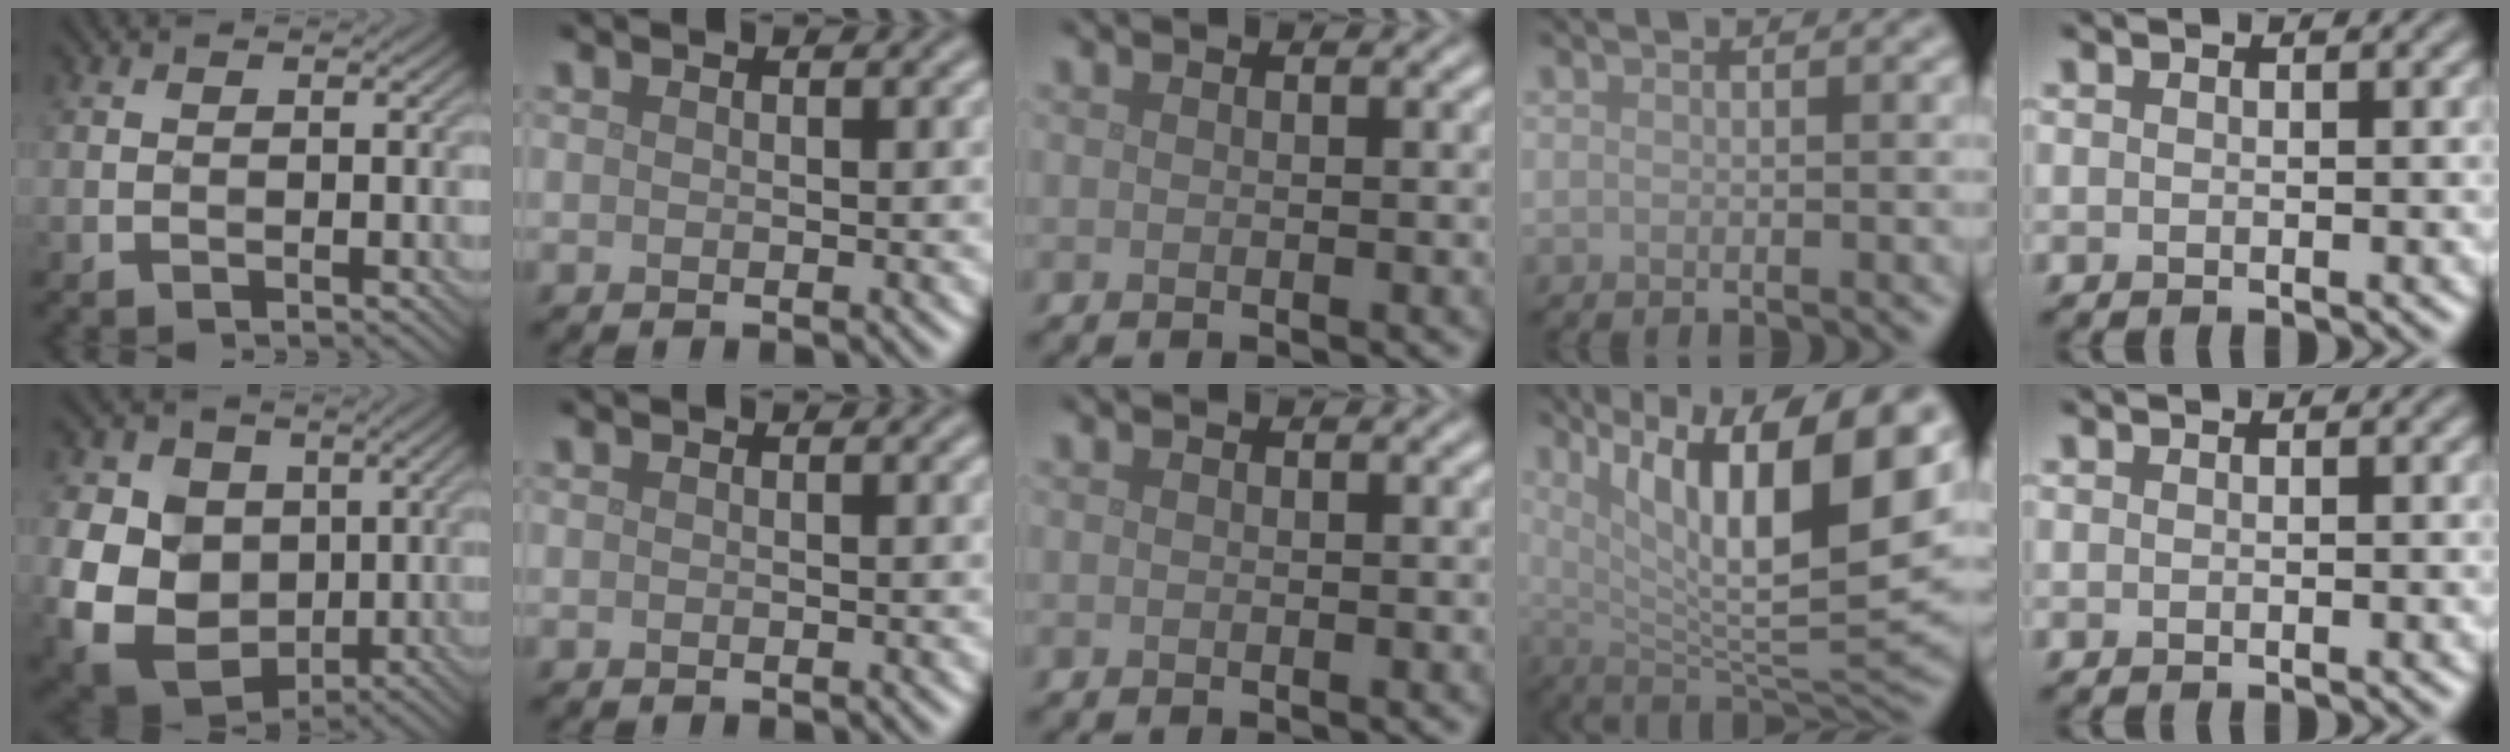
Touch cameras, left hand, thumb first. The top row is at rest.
{"thumb": {"total": 13.9, "force": [0.0, 11.6, 7.7], "torque": [-0.198, -0.015, -0.003]}, "ring": {"total": 14.8, "force": [5.4, 4.6, 13.0], "torque": [-0.202, -0.006, 0.094]}}